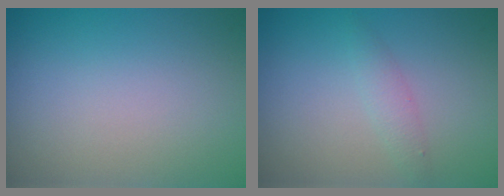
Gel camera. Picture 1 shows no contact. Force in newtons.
{"total": 1.4, "press": 1.4, "slide": 0.1}